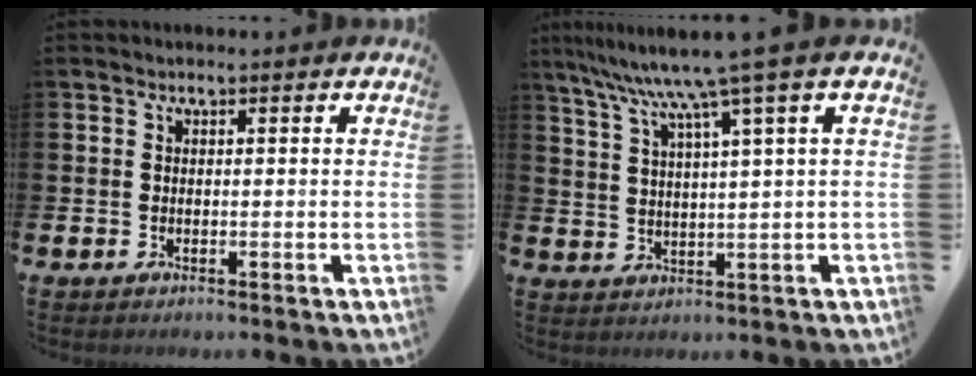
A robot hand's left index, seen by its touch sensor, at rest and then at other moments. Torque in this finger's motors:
{"motor_torque": [0.13, -0.42, 0.87, 0.21]}